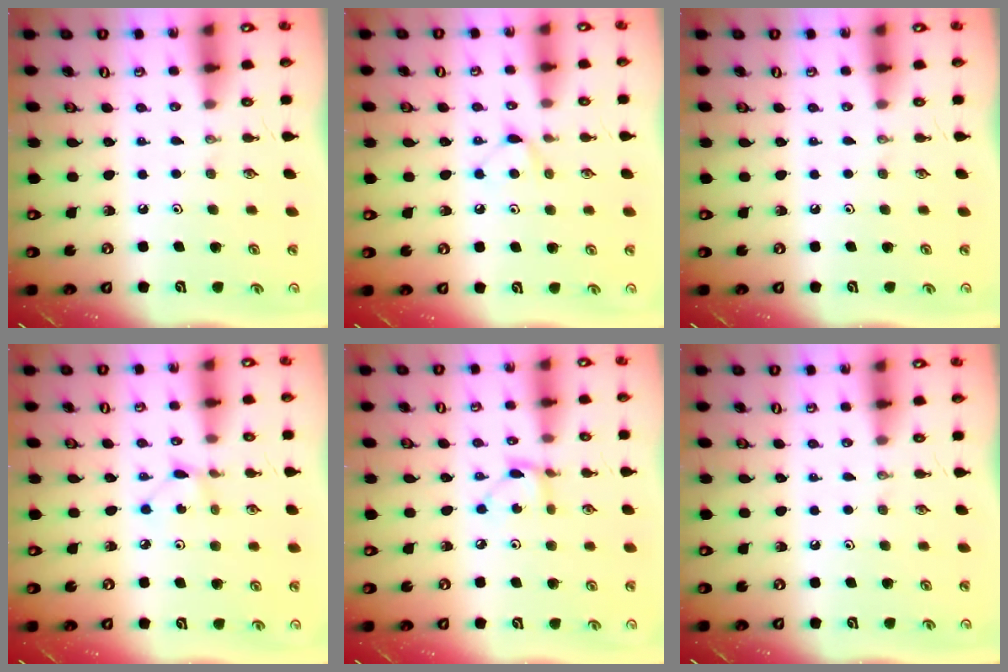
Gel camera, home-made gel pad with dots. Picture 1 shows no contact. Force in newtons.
{"total": 6.0, "press": 6.0, "slide": 0.7}
{"total": 0.0}
{"total": 2.5, "press": 2.5, "slide": 0.4}
{"total": 2.8, "press": 2.8, "slide": 0.1}
{"total": 0.0}